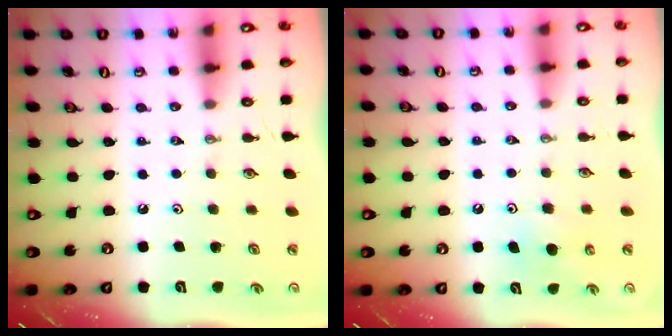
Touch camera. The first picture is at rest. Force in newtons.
{"total": 4.8, "press": 4.8, "slide": 0.5}